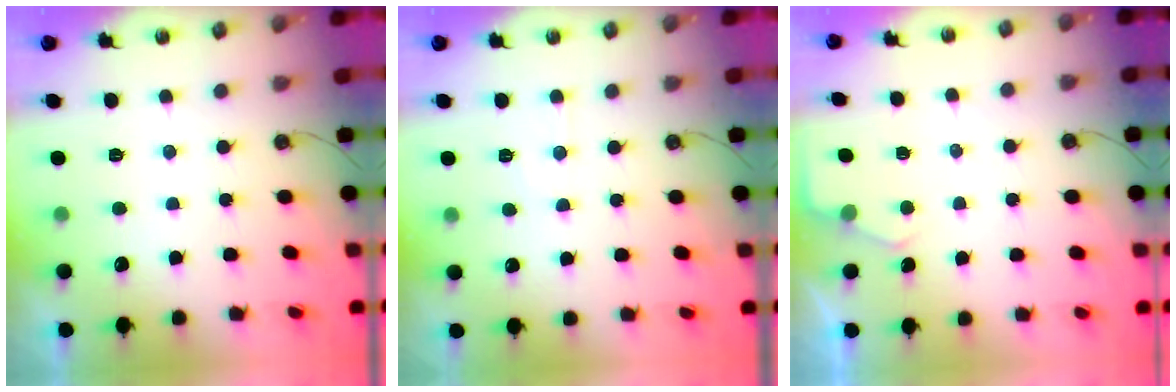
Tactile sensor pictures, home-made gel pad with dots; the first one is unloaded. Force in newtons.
{"total": 5.6, "press": 5.6, "slide": 0.8}
{"total": 3.7, "press": 3.6, "slide": 0.6}